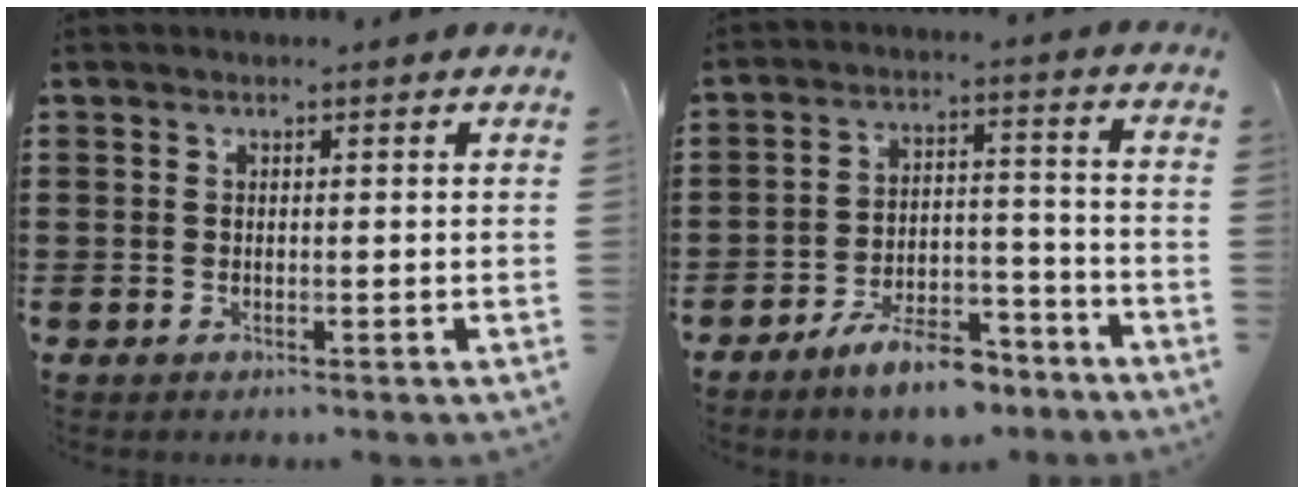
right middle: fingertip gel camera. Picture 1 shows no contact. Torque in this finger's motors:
{"motor_torque": [1.83, -0.31, 0.15, 0.07]}